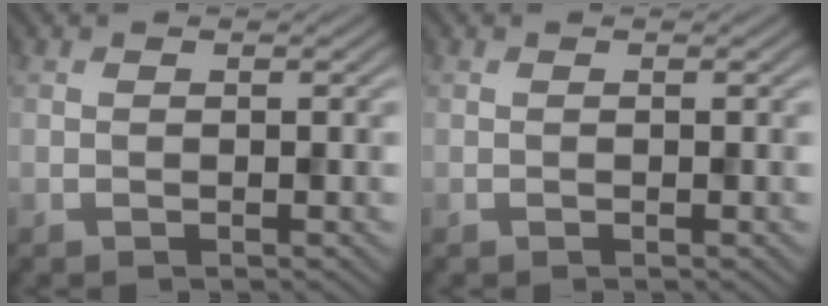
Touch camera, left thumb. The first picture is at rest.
{"total": 0.0}